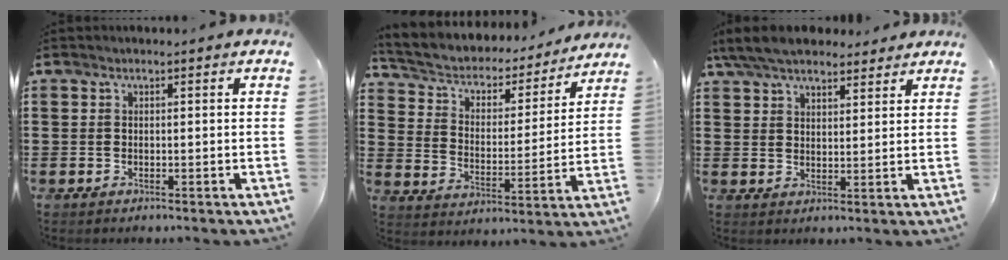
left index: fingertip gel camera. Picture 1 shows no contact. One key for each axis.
{"total": 3.9, "fx": 3.2, "fy": 1.9, "fz": 1.1, "tx": -0.043, "ty": -0.025, "tz": 0.046}
{"total": 7.0, "fx": 6.1, "fy": 2.0, "fz": 2.7, "tx": -0.071, "ty": -0.007, "tz": 0.115}